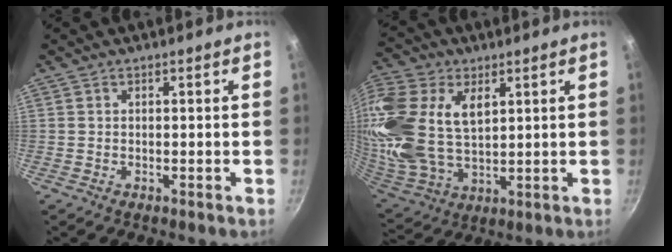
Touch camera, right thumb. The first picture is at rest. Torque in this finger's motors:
{"motor_torque": [1.47, 3.53, 0.78, -0.41, 0.37]}